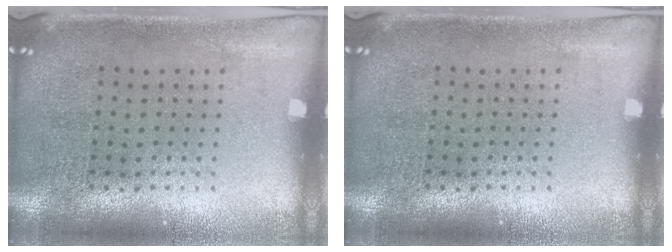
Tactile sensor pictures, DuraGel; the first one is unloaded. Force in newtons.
{"total": 0.0}